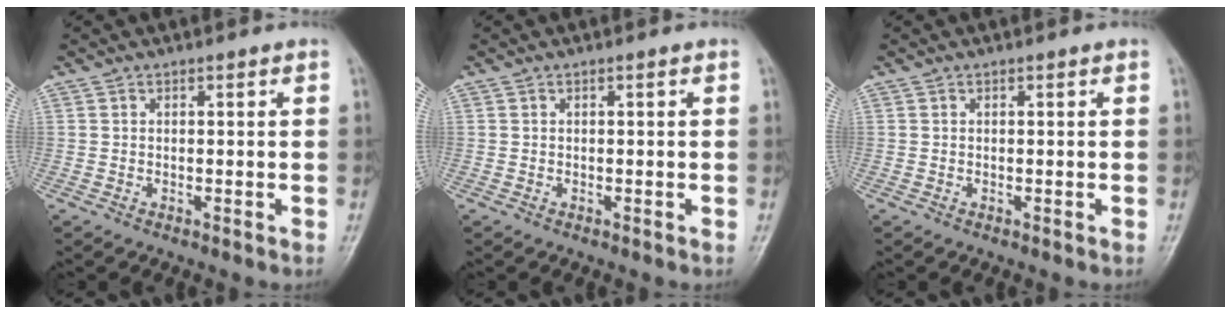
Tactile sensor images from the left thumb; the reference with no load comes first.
{"total": 0.0}
{"total": 0.0}